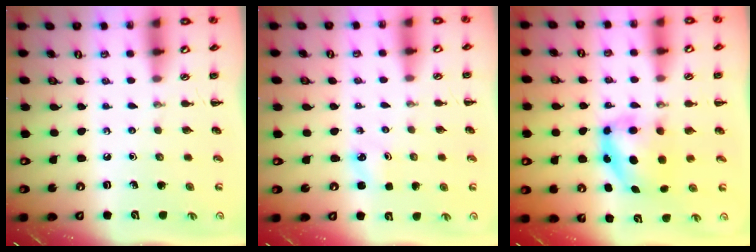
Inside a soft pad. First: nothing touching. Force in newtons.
{"total": 2.3, "press": 2.2, "slide": 0.7}
{"total": 6.2, "press": 6.1, "slide": 1.0}